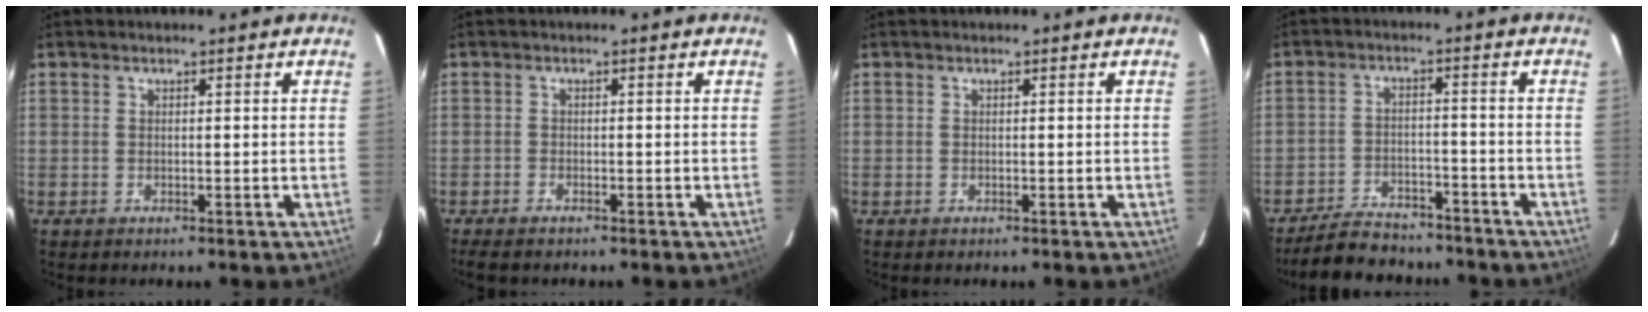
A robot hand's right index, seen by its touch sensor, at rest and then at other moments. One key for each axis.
{"total": 2.5, "fx": -2.1, "fy": 0.7, "fz": 1.0, "tx": -0.033, "ty": -0.008, "tz": -0.041}
{"total": 0.0}
{"total": 11.4, "fx": -9.9, "fy": 4.2, "fz": 3.6, "tx": -0.096, "ty": 0.007, "tz": -0.144}